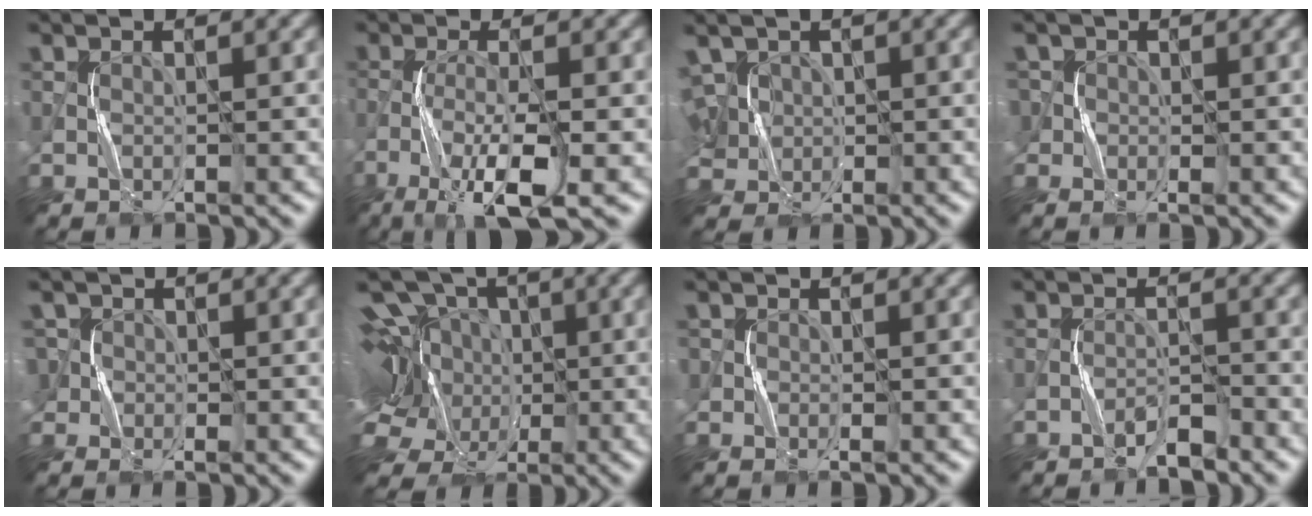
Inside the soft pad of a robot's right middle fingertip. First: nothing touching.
{"total": 6.7, "force": [-3.2, 1.3, 5.7], "torque": [-0.111, -0.002, -0.062]}
{"total": 4.7, "force": [1.2, 3.7, 2.6], "torque": [-0.085, 0.021, 0.032]}
{"total": 1.9, "force": [-0.2, 1.8, 0.8], "torque": [-0.007, 0.000, -0.007]}
{"total": 2.7, "force": [0.0, 2.5, 1.0], "torque": [-0.012, 0.004, -0.006]}
{"total": 14.5, "force": [2.1, 10.9, 9.3], "torque": [-0.182, 0.042, -0.010]}
{"total": 1.1, "force": [-0.3, 0.9, 0.7], "torque": [-0.006, -0.001, -0.007]}
{"total": 1.8, "force": [-1.6, 0.3, 0.8], "torque": [-0.014, 0.009, -0.032]}